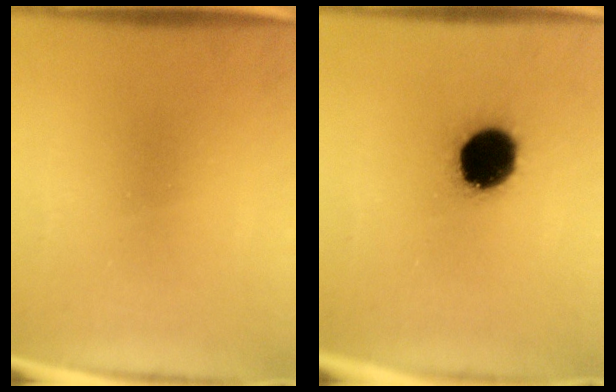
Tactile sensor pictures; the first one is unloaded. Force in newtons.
{"total": 14.7}